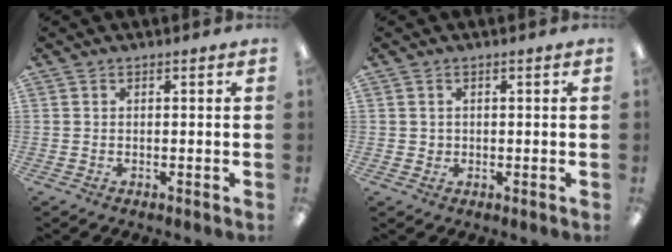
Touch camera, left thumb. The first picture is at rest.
{"total": 1.2, "force": [0.3, 1.1, 0.1], "torque": [-0.004, 0.005, 0.004]}